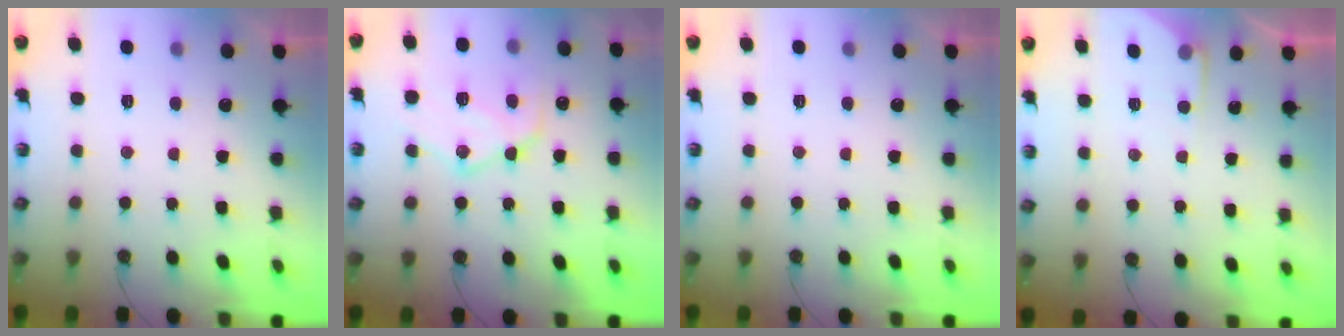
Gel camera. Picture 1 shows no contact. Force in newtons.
{"total": 15.2, "press": 15.2, "slide": 0.9}
{"total": 0.0}
{"total": 3.9, "press": 3.8, "slide": 0.6}